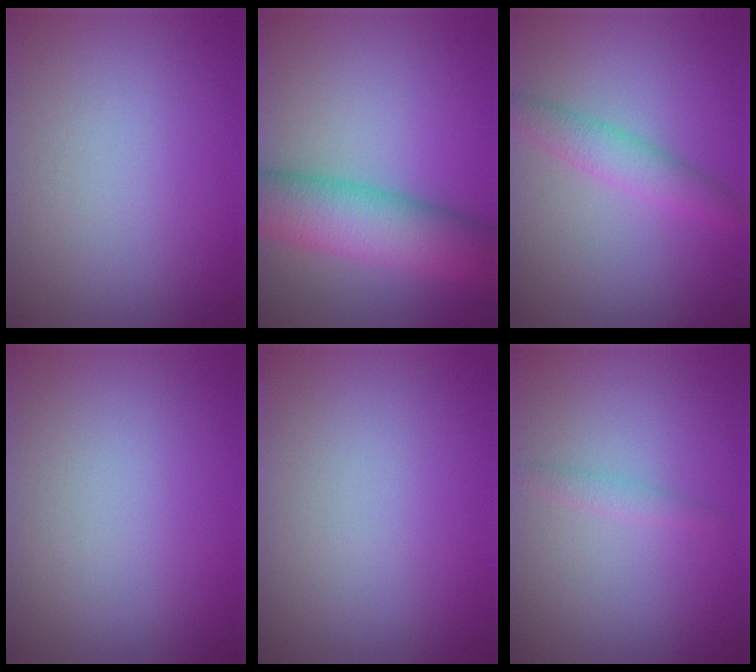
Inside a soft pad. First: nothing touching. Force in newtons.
{"total": 8.0, "press": 8.0, "slide": 0.2}
{"total": 2.7, "press": 2.7, "slide": 0.0}
{"total": 0.0}
{"total": 0.0}
{"total": 0.5, "press": 0.5, "slide": 0.1}